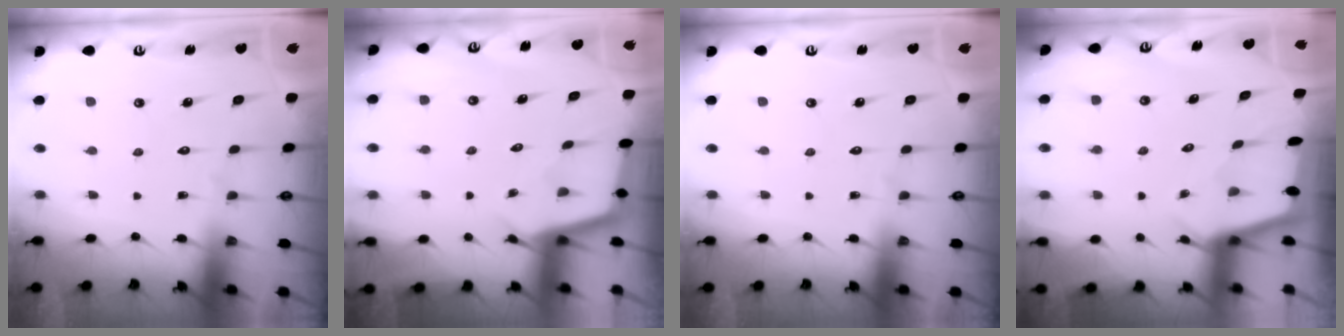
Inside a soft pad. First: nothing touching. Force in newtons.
{"total": 2.5, "press": 2.5, "slide": 0.2}
{"total": 0.0}
{"total": 2.0, "press": 2.0, "slide": 0.3}